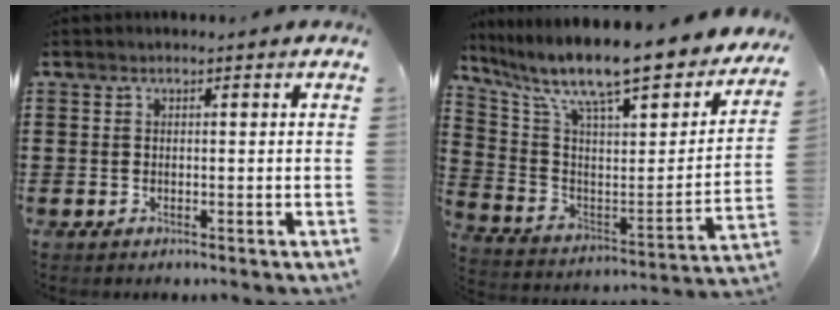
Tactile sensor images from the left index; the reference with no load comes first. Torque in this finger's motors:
{"motor_torque": [2.14, 0.00, 1.06, 0.21]}